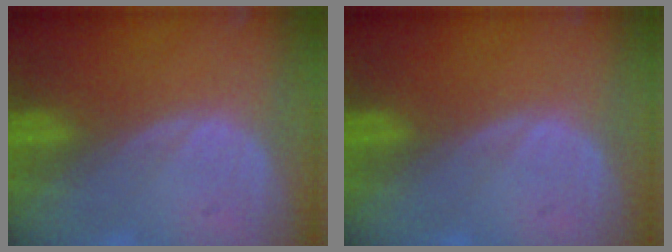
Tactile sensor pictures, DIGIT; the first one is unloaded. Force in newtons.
{"total": 0.0}